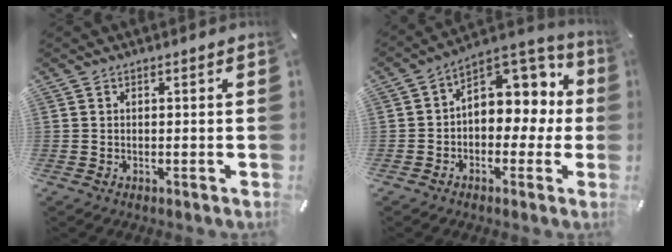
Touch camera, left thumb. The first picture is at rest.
{"total": 8.8, "force": [2.5, 7.2, 4.3], "torque": [-0.056, -0.026, 0.049]}